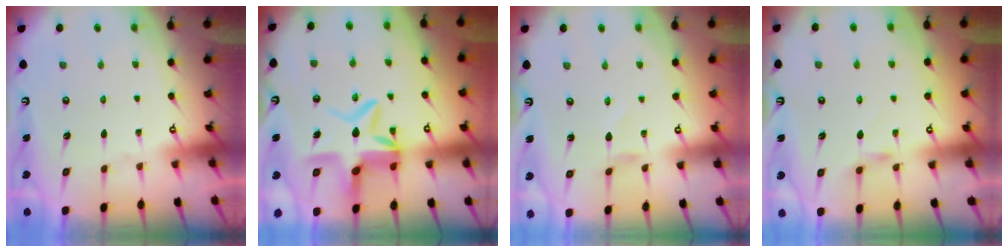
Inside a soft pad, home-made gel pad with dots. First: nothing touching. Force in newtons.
{"total": 9.5, "press": 9.2, "slide": 2.2}
{"total": 1.0, "press": 1.0, "slide": 0.0}
{"total": 2.8, "press": 2.7, "slide": 0.6}